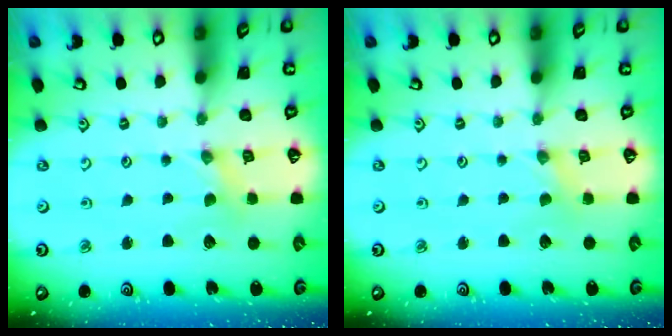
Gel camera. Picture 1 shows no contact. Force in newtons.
{"total": 0.0}